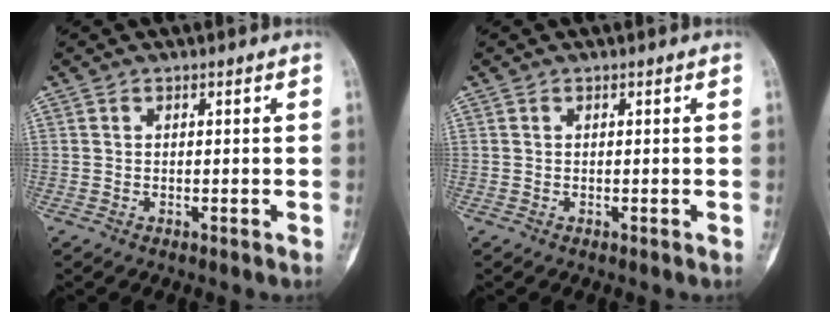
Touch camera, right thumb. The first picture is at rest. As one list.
[{"total": 0.0}]